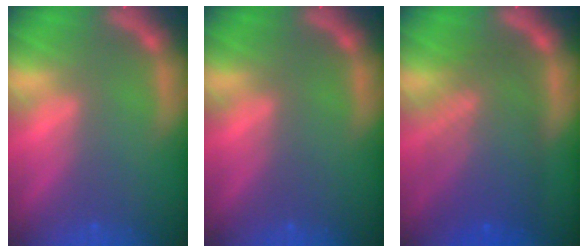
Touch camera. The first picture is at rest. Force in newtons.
{"total": 0.0}
{"total": 8.5}